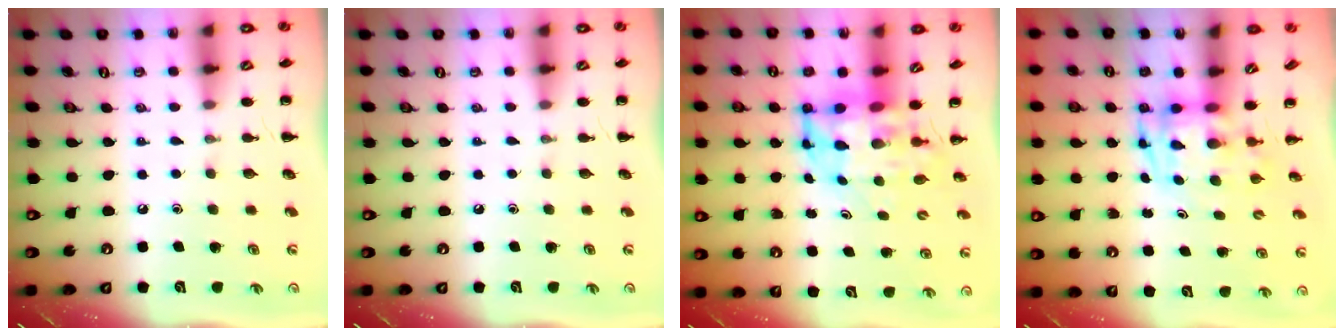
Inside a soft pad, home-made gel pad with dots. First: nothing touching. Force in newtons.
{"total": 0.0}
{"total": 7.5, "press": 7.2, "slide": 2.1}
{"total": 3.5, "press": 3.4, "slide": 0.7}